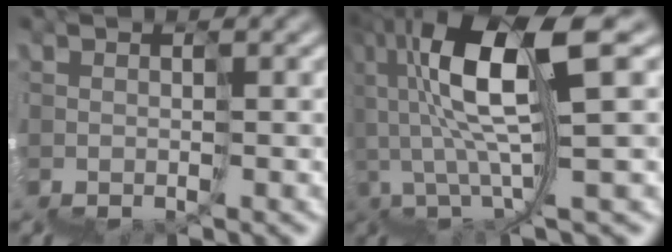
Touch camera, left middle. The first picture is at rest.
{"total": 7.0, "force": [2.4, 0.5, 6.6], "torque": [-0.133, 0.029, 0.039]}